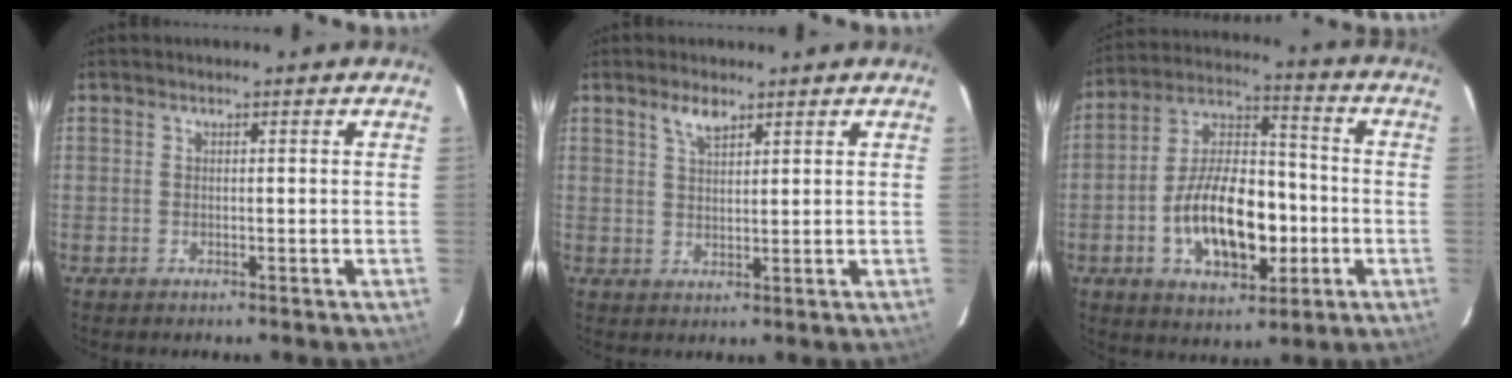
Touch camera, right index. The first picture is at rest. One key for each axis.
{"total": 3.3, "fx": 2.4, "fy": 1.3, "fz": 2.0, "tx": -0.035, "ty": 0.005, "tz": 0.044}
{"total": 17.1, "fx": -4.3, "fy": 9.0, "fz": 13.9, "tx": -0.265, "ty": 0.016, "tz": -0.065}